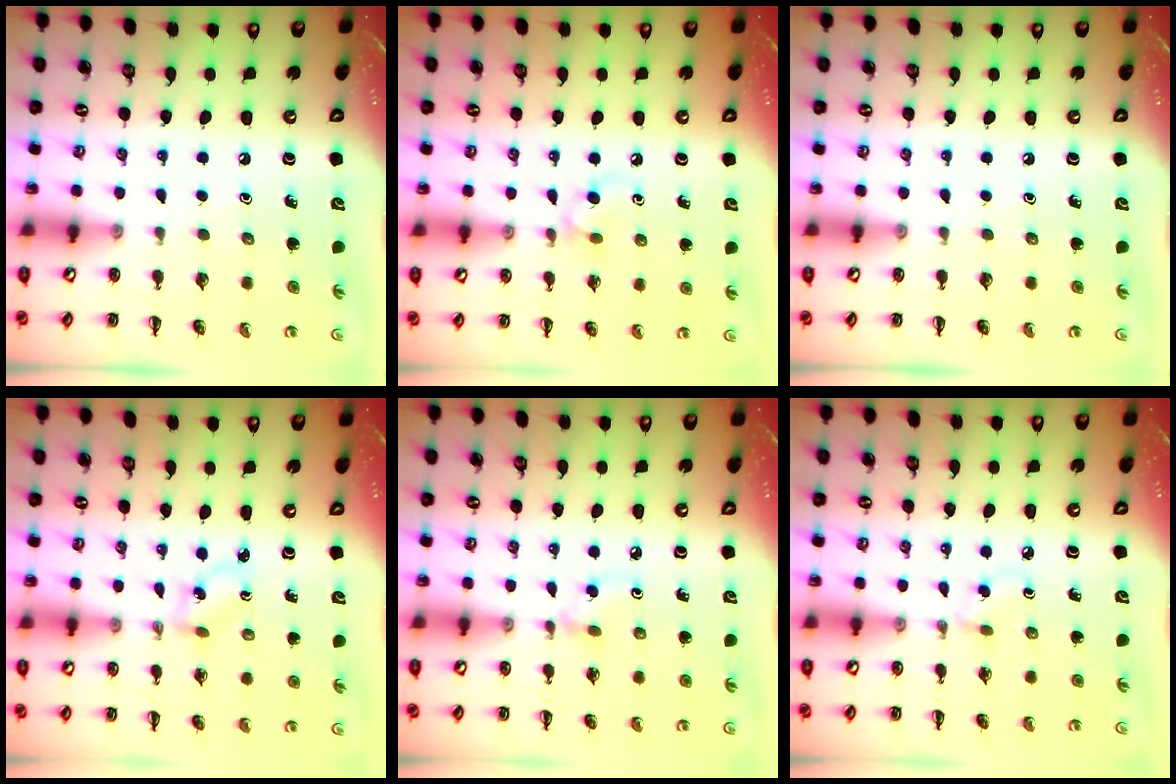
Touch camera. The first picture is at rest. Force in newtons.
{"total": 4.5, "press": 4.2, "slide": 1.5}
{"total": 0.0}
{"total": 0.9, "press": 0.8, "slide": 0.5}
{"total": 2.7, "press": 2.4, "slide": 1.1}
{"total": 2.2, "press": 1.9, "slide": 1.1}